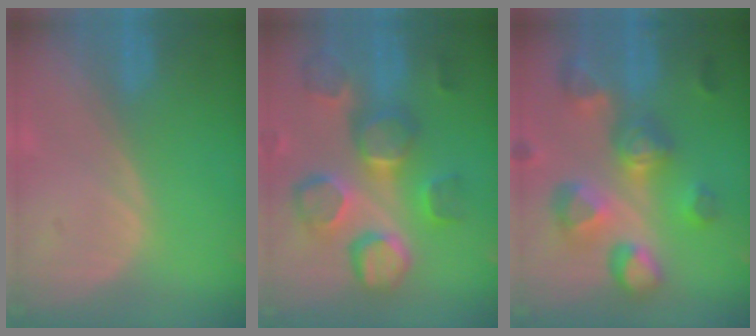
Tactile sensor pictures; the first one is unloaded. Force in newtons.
{"total": 11.9, "press": 10.9, "slide": 4.6}
{"total": 11.2, "press": 10.0, "slide": 5.0}